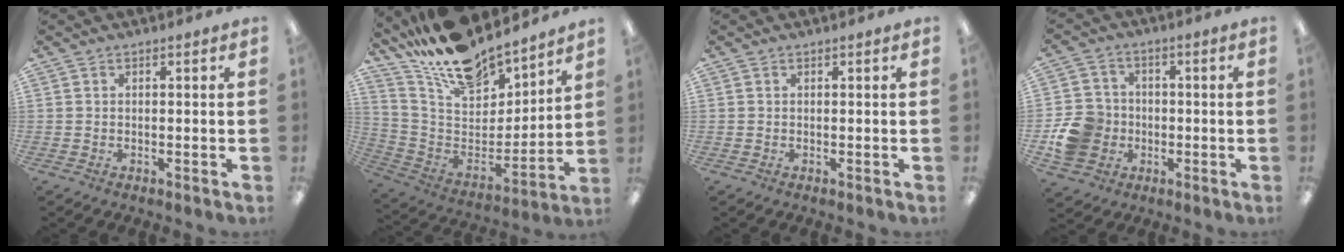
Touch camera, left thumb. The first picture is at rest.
{"total": 17.3, "force": [15.7, 5.5, 5.1], "torque": [-0.123, -0.127, 0.280]}
{"total": 0.0}
{"total": 10.3, "force": [-2.5, 9.4, 3.4], "torque": [-0.064, 0.024, -0.039]}